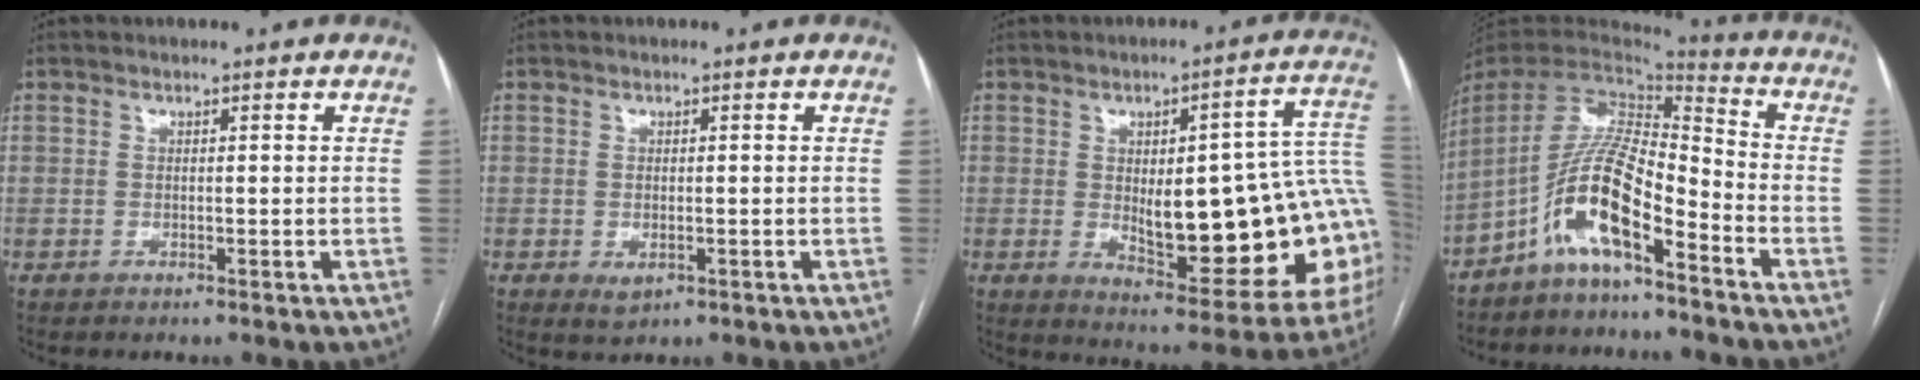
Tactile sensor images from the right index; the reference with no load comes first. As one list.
[{"total": 1.9, "force": [-0.6, 1.1, 1.4], "torque": [-0.018, -0.003, -0.001]}, {"total": 23.2, "force": [-0.7, 6.7, 22.2], "torque": [-0.215, 0.022, 0.013]}, {"total": 12.0, "force": [-6.9, 2.3, 9.5], "torque": [-0.186, 0.015, -0.130]}]